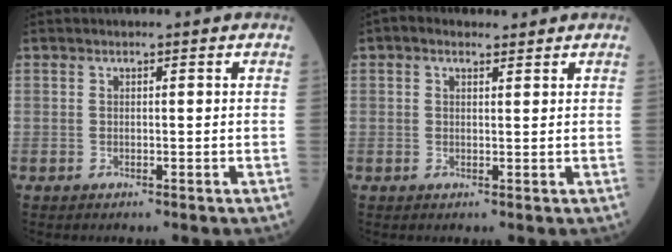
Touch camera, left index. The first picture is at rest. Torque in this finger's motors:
{"motor_torque": [0.93, -1.10, 0.00, 0.02]}